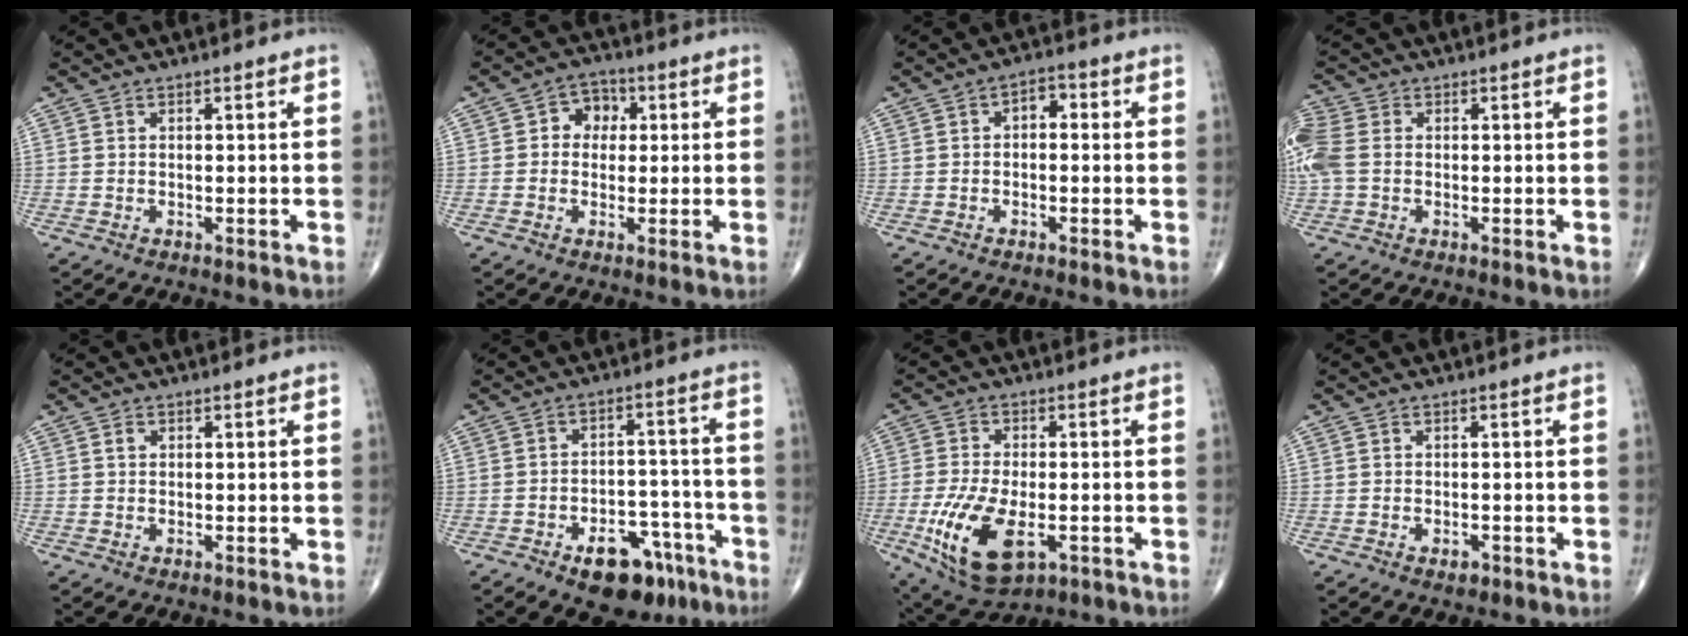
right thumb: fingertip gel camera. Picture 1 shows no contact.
{"total": 5.5, "force": [0.9, 4.6, 2.9], "torque": [-0.011, 0.012, 0.004]}
{"total": 3.3, "force": [0.0, 2.1, 2.5], "torque": [-0.017, 0.015, -0.011]}
{"total": 6.6, "force": [0.0, 4.8, 4.6], "torque": [-0.138, 0.014, -0.003]}
{"total": 0.9, "force": [0.3, 0.8, 0.5], "torque": [-0.007, 0.002, 0.005]}
{"total": 12.1, "force": [-7.3, 6.7, 7.0], "torque": [-0.061, 0.056, -0.099]}
{"total": 14.0, "force": [-4.3, 7.0, 11.3], "torque": [-0.220, -0.003, -0.063]}
{"total": 1.3, "force": [-0.6, 0.9, 0.8], "torque": [-0.010, 0.000, -0.007]}